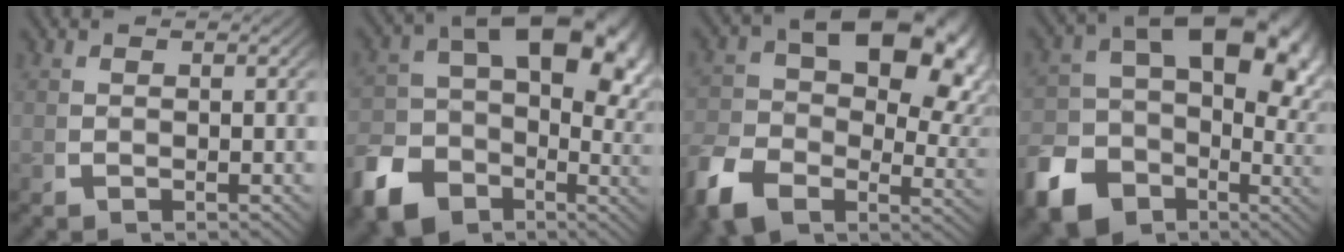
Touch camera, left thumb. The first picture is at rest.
{"total": 13.0, "force": [-3.0, 9.3, 8.5], "torque": [-0.140, -0.020, -0.050]}
{"total": 11.8, "force": [-0.5, 7.8, 8.7], "torque": [-0.144, -0.011, -0.014]}
{"total": 14.4, "force": [-3.4, 10.6, 9.1], "torque": [-0.149, -0.025, -0.055]}